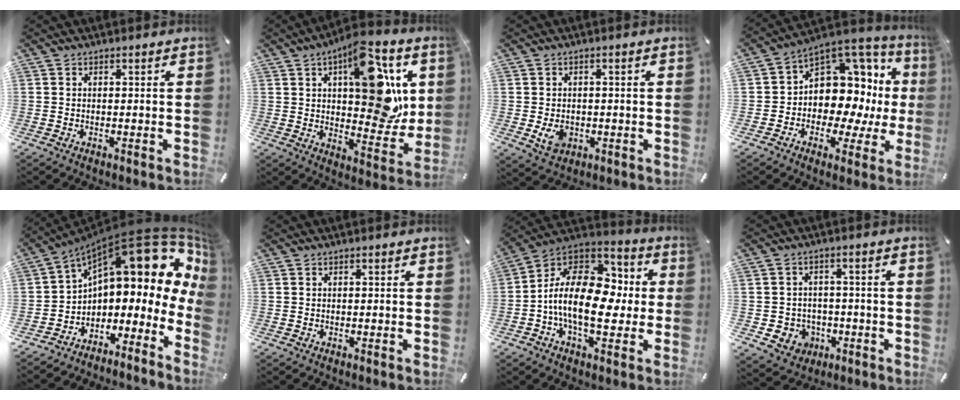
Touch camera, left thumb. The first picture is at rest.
{"total": 19.8, "force": [7.2, 10.0, 15.5], "torque": [-0.190, -0.037, 0.118]}
{"total": 4.5, "force": [-0.8, 3.6, 2.6], "torque": [-0.041, -0.006, -0.016]}
{"total": 13.1, "force": [3.1, 10.2, 7.6], "torque": [-0.098, -0.054, 0.056]}
{"total": 16.6, "force": [10.7, 7.8, 10.0], "torque": [-0.137, -0.098, 0.178]}
{"total": 0.0}
{"total": 19.0, "force": [-2.6, 11.7, 14.7], "torque": [-0.258, 0.009, -0.043]}
{"total": 6.2, "force": [-1.3, 5.9, 1.2], "torque": [-0.020, 0.006, -0.020]}